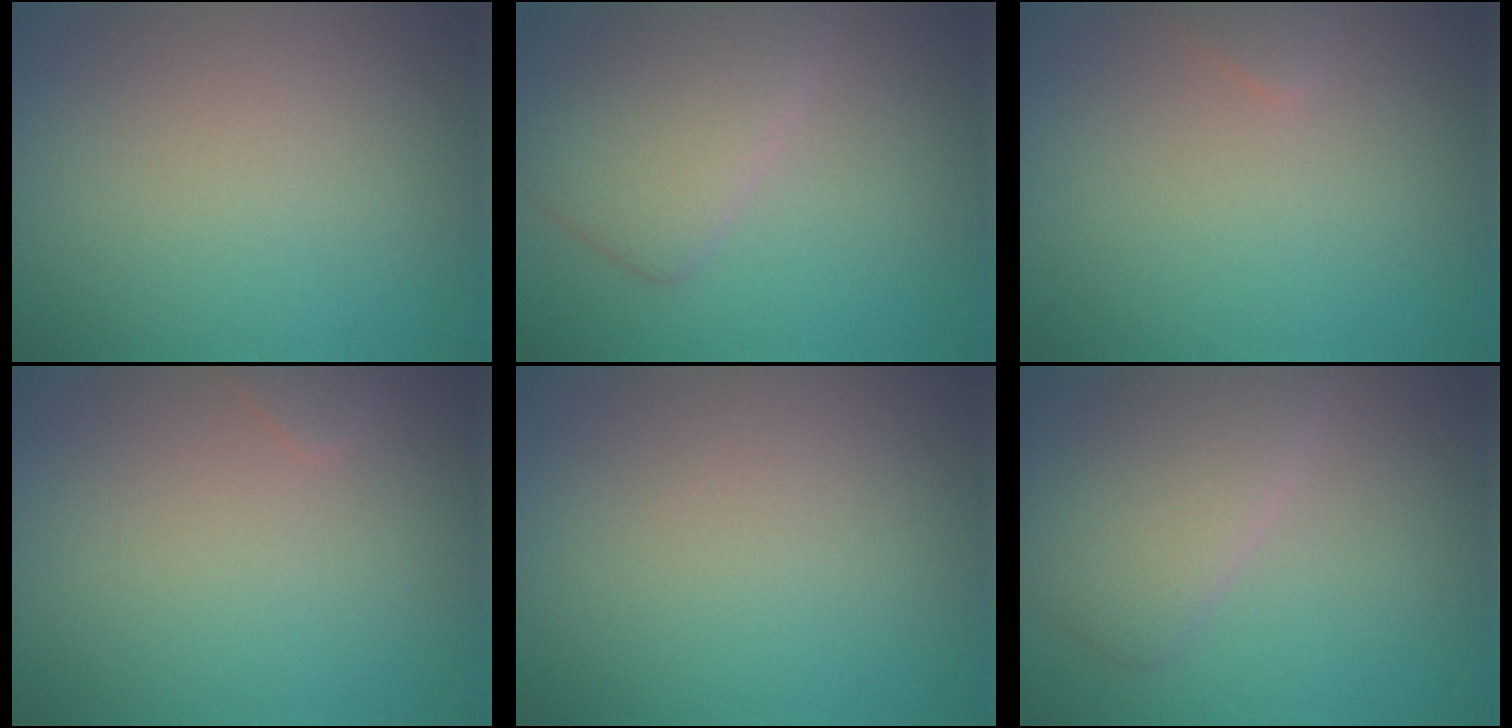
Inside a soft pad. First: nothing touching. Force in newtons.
{"total": 4.8, "press": 4.8, "slide": 0.3}
{"total": 0.8, "press": 0.8, "slide": 0.0}
{"total": 0.8, "press": 0.8, "slide": 0.1}
{"total": 0.0}
{"total": 4.9, "press": 4.9, "slide": 0.3}